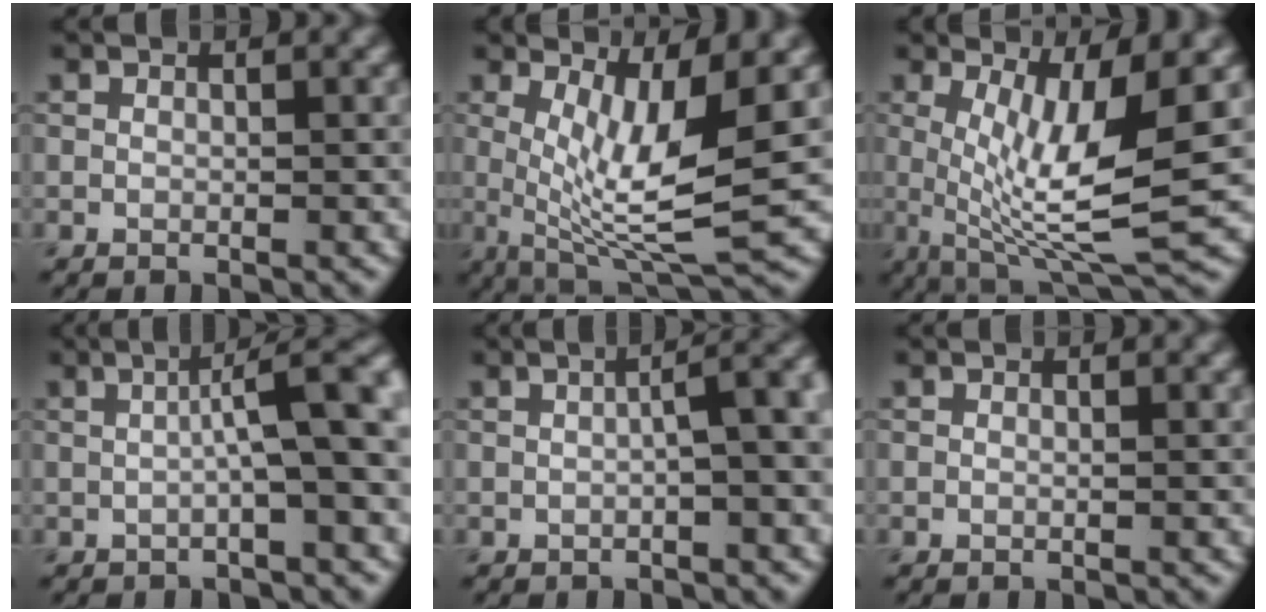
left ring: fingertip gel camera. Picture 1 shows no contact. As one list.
[{"total": 8.2, "force": [0.5, 2.3, 7.8], "torque": [-0.135, -0.016, 0.017]}, {"total": 9.1, "force": [0.2, 2.4, 8.7], "torque": [-0.148, -0.015, 0.010]}, {"total": 5.9, "force": [0.1, 1.0, 5.8], "torque": [-0.084, 0.012, 0.000]}, {"total": 4.1, "force": [0.0, 1.2, 3.9], "torque": [-0.041, 0.014, 0.005]}, {"total": 0.0}]